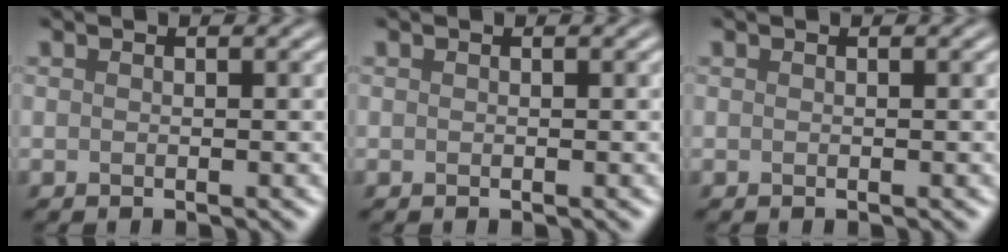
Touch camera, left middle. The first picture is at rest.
{"total": 0.0}
{"total": 0.0}